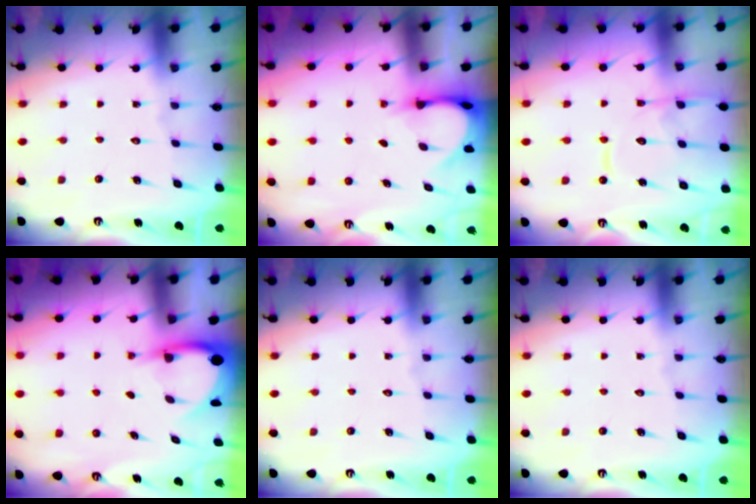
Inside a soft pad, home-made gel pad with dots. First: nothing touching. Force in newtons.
{"total": 3.9, "press": 3.9, "slide": 0.3}
{"total": 13.1, "press": 13.0, "slide": 1.4}
{"total": 4.0, "press": 4.0, "slide": 0.4}
{"total": 0.0}
{"total": 0.0}